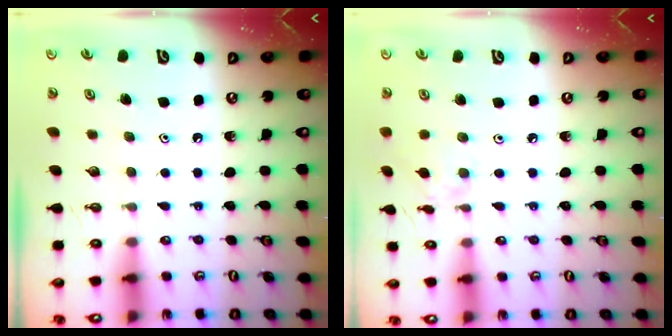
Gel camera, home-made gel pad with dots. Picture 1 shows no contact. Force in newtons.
{"total": 2.0, "press": 1.9, "slide": 0.5}